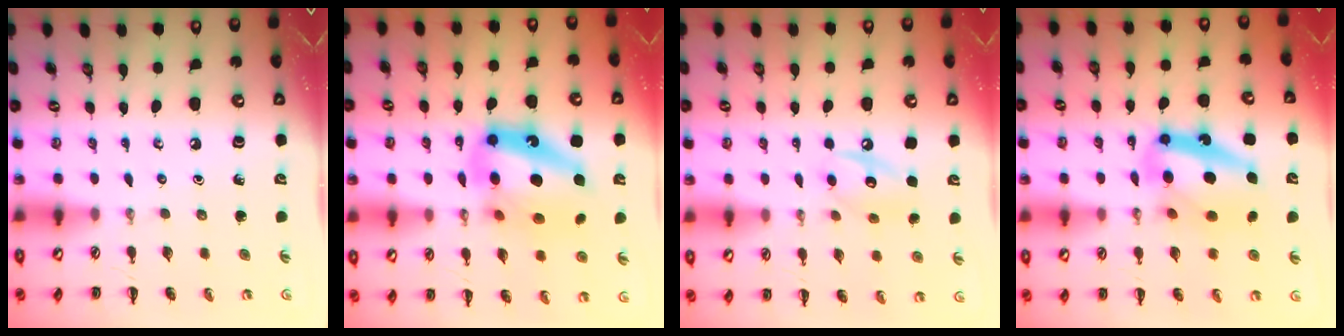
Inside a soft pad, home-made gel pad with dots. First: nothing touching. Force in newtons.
{"total": 16.9, "press": 16.3, "slide": 4.4}
{"total": 9.3, "press": 9.3, "slide": 0.9}
{"total": 12.5, "press": 12.1, "slide": 3.1}